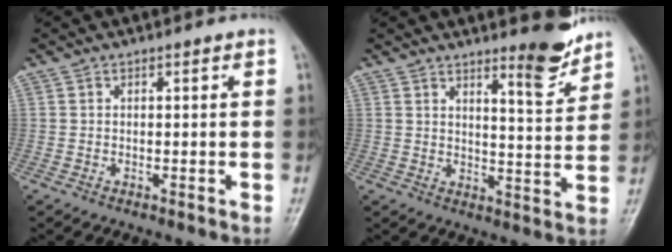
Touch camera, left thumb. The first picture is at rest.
{"total": 7.3, "force": [5.8, 1.3, 4.3], "torque": [-0.050, -0.052, 0.087]}